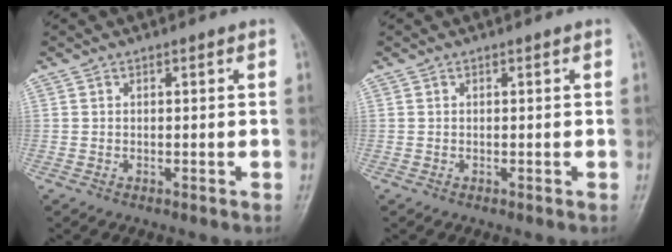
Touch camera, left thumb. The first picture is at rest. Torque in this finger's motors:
{"motor_torque": [0.00, 0.00, -0.07, -0.07, 0.00]}